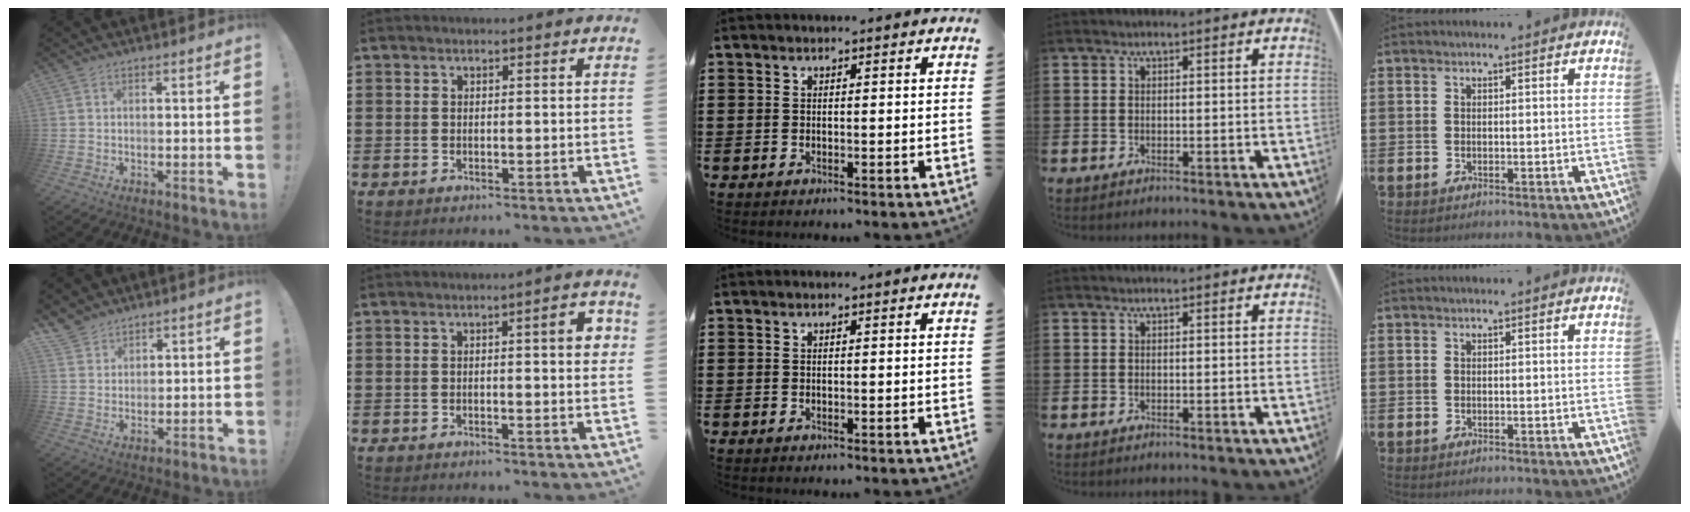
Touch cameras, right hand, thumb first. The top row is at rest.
{"thumb": {"total": 4.9, "force": [4.3, 2.5, 0.6], "torque": [-0.011, -0.029, 0.083]}, "index": {"total": 4.1, "force": [0.4, 0.7, 4.1], "torque": [-0.055, 0.000, 0.002]}}